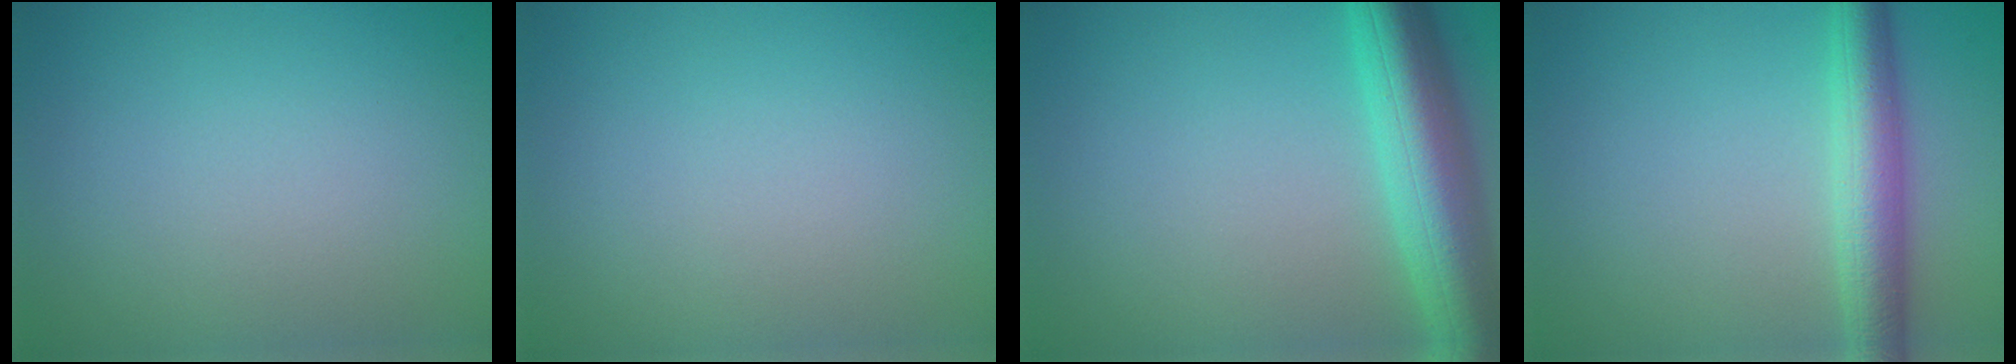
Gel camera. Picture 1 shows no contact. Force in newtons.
{"total": 0.0}
{"total": 8.0, "press": 8.0, "slide": 0.4}
{"total": 4.4, "press": 4.4, "slide": 0.2}